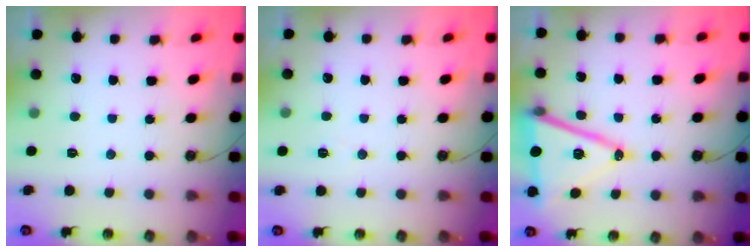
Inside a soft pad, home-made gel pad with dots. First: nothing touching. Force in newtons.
{"total": 5.5, "press": 3.3, "slide": 4.4}
{"total": 15.7, "press": 15.3, "slide": 3.8}